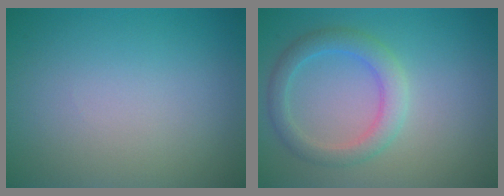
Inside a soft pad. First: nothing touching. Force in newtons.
{"total": 3.1, "press": 3.1, "slide": 0.1}